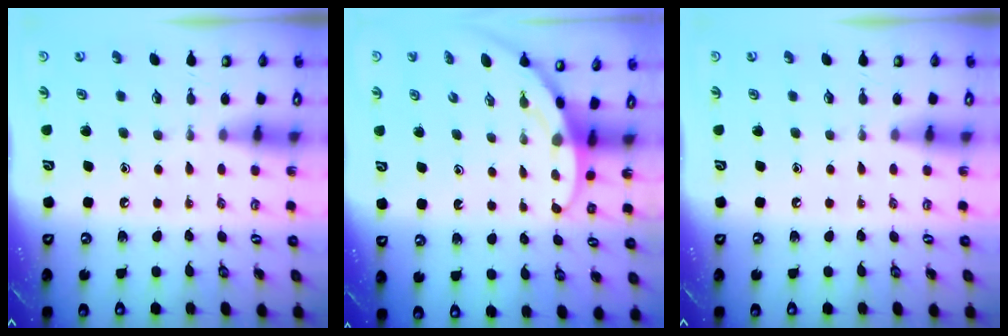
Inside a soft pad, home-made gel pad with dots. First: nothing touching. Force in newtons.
{"total": 3.3, "press": 3.3, "slide": 0.1}
{"total": 0.0}